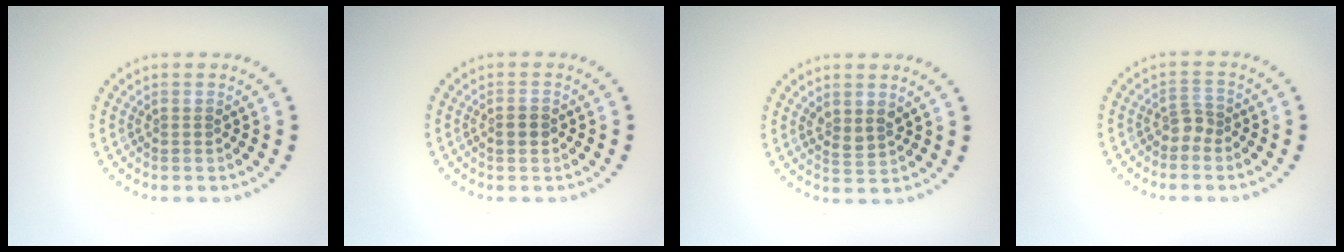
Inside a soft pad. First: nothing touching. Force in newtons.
{"total": 1.3, "press": 1.3, "slide": 0.1}
{"total": 1.5, "press": 1.3, "slide": 0.8}
{"total": 1.4, "press": 1.0, "slide": 0.9}